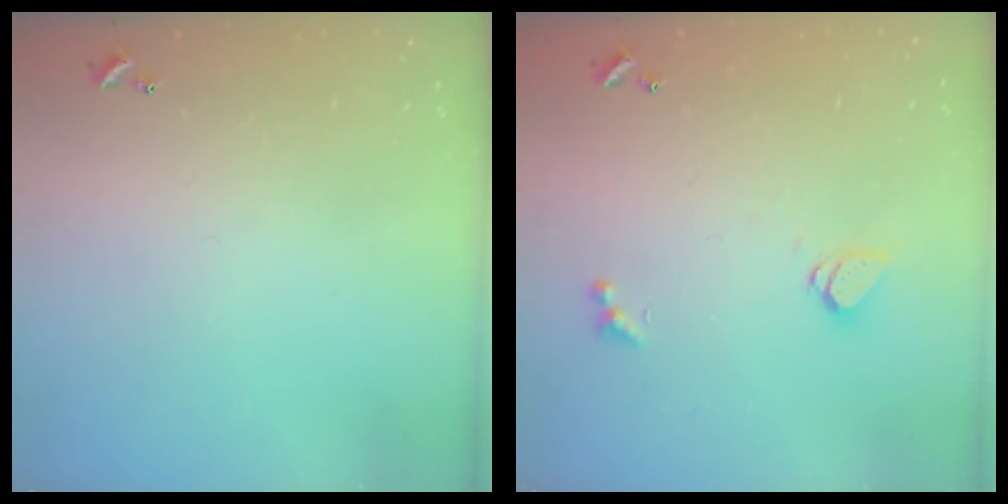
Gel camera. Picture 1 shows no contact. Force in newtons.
{"total": 1.2, "press": 1.1, "slide": 0.5}